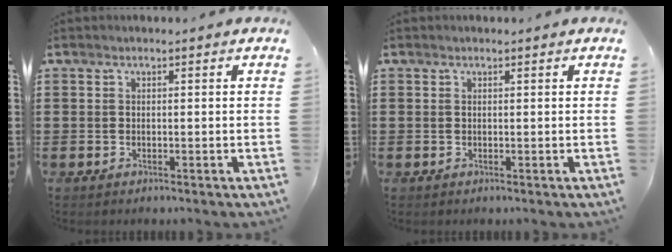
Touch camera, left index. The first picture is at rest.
{"total": 0.0}